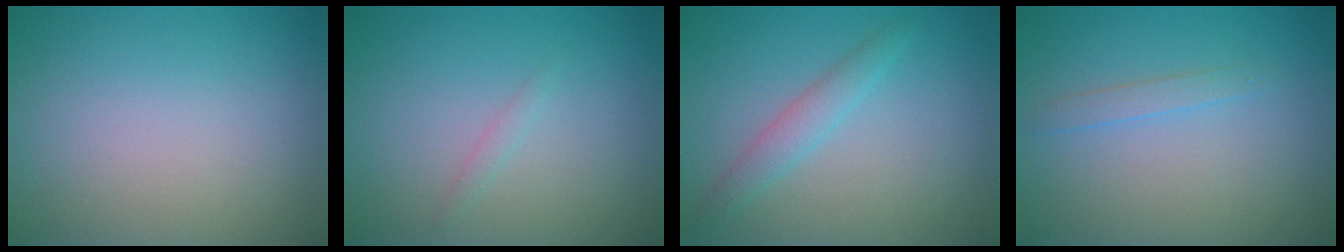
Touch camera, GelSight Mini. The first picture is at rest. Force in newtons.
{"total": 0.6, "press": 0.6, "slide": 0.0}
{"total": 1.9, "press": 1.9, "slide": 0.1}
{"total": 1.1, "press": 1.1, "slide": 0.2}